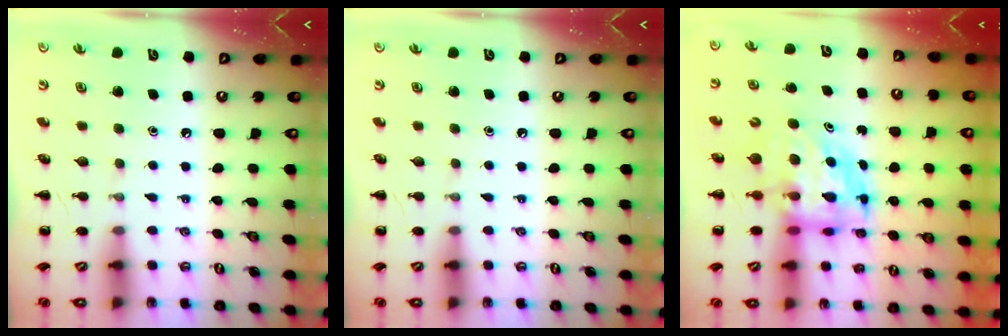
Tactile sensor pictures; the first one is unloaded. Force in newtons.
{"total": 0.0}
{"total": 6.5, "press": 6.3, "slide": 1.8}